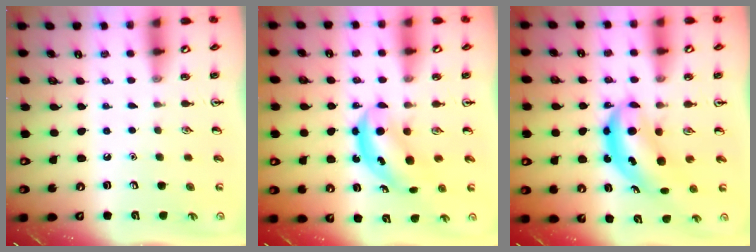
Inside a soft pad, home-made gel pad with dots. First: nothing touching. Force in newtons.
{"total": 5.5, "press": 5.4, "slide": 0.9}
{"total": 6.3, "press": 6.0, "slide": 1.6}